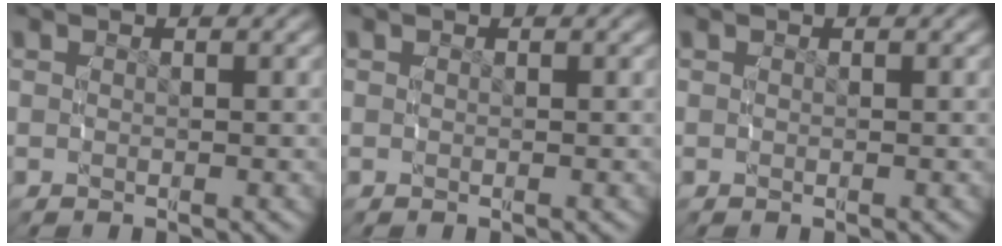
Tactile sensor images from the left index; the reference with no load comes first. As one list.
[{"total": 0.0}, {"total": 0.0}]